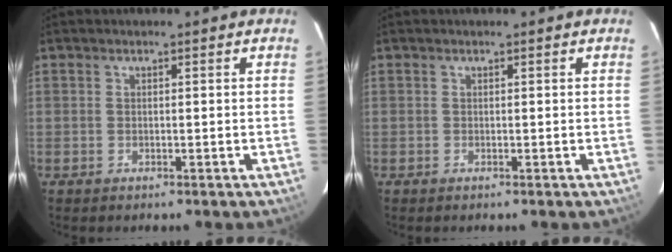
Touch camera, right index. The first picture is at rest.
{"total": 0.0}